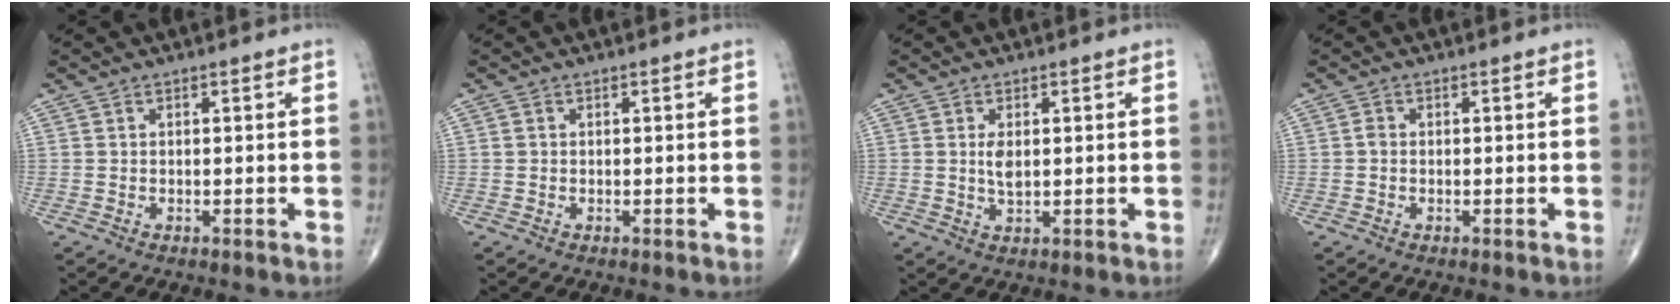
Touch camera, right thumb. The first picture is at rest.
{"total": 0.6, "force": [0.0, 0.5, 0.3], "torque": [-0.003, 0.001, 0.000]}
{"total": 2.9, "force": [0.5, 1.4, 2.5], "torque": [-0.043, -0.006, 0.010]}
{"total": 0.9, "force": [-0.1, 0.7, 0.5], "torque": [-0.006, 0.002, -0.005]}